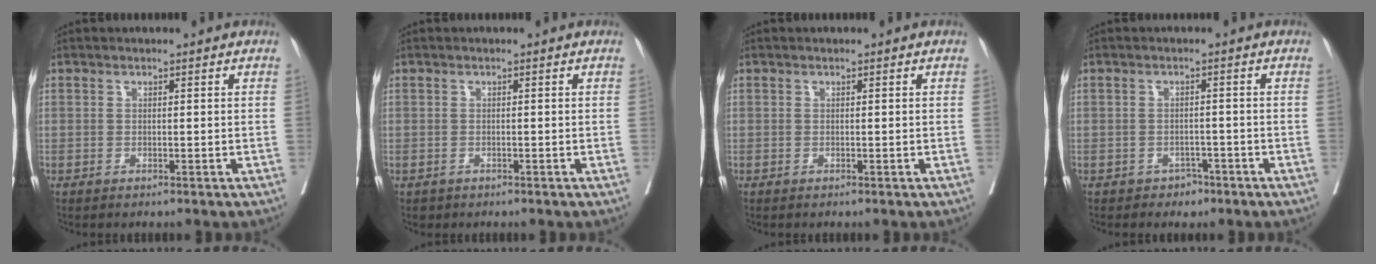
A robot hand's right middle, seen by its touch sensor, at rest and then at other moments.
{"total": 0.7, "force": [-0.4, 0.6, 0.1], "torque": [-0.007, 0.001, -0.003]}
{"total": 0.0}
{"total": 2.1, "force": [-1.5, 1.5, 0.3], "torque": [-0.006, 0.006, -0.020]}